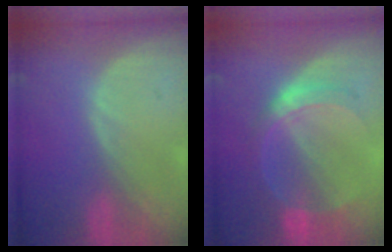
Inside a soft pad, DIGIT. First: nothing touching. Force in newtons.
{"total": 6.3, "press": 6.3, "slide": 0.1}